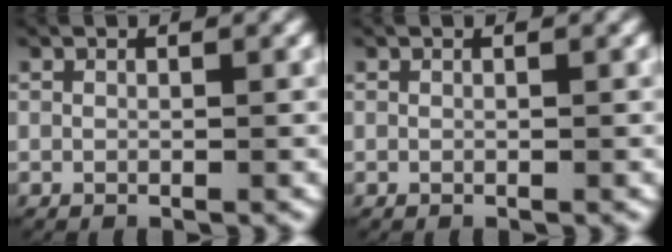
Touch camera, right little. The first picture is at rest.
{"total": 0.0}